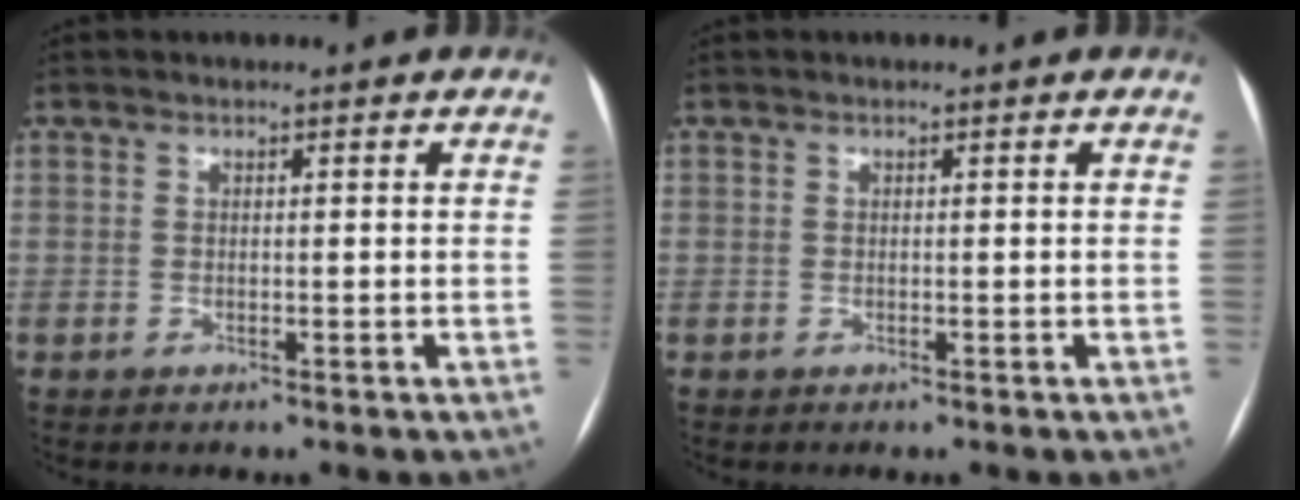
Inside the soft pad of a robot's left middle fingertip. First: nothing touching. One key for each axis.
{"total": 0.0}